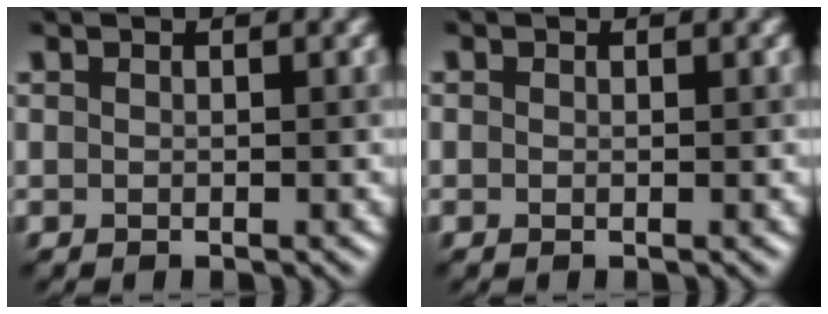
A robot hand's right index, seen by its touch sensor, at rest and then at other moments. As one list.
[{"total": 0.0}]